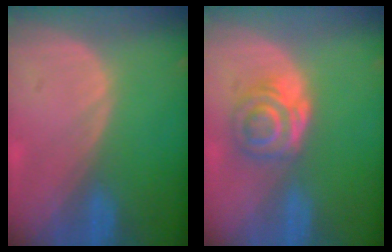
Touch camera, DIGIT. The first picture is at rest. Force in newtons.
{"total": 6.3, "press": 5.2, "slide": 3.5}